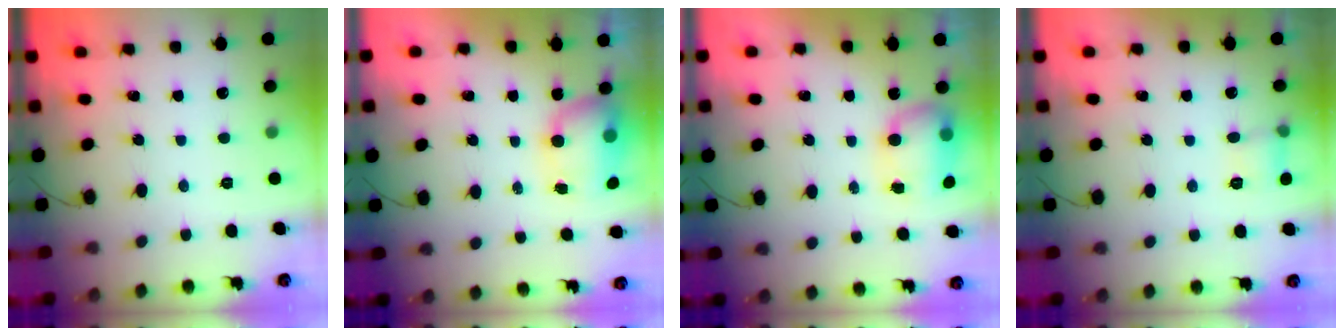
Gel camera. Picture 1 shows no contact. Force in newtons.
{"total": 12.3, "press": 9.3, "slide": 8.1}
{"total": 8.1, "press": 8.0, "slide": 1.0}
{"total": 6.1, "press": 5.9, "slide": 1.3}